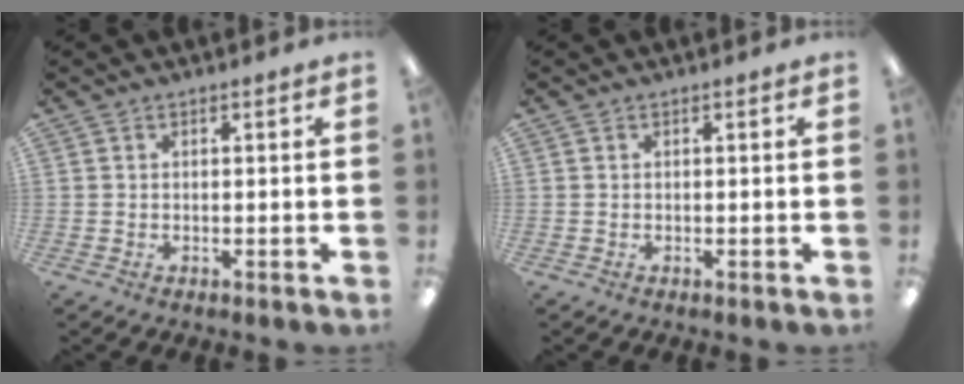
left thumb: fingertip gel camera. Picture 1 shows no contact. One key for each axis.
{"total": 0.0}